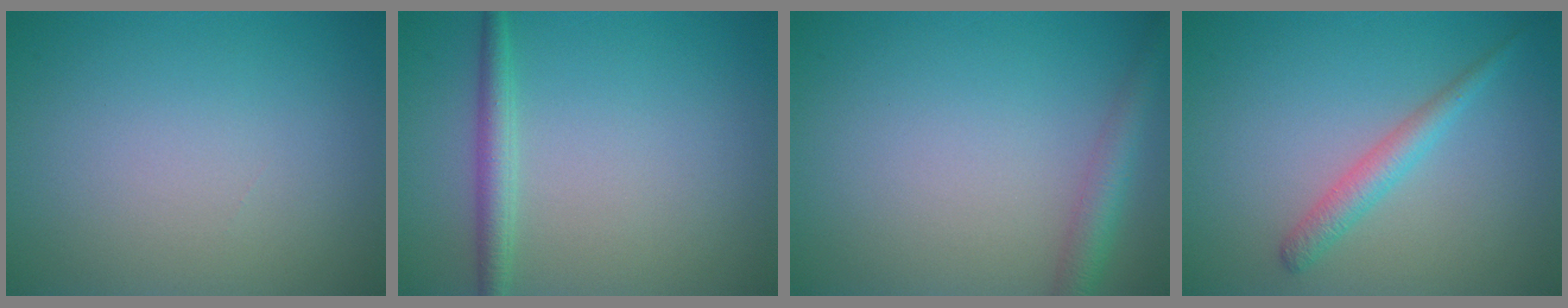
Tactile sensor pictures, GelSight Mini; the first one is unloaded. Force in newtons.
{"total": 2.1, "press": 2.1, "slide": 0.0}
{"total": 2.7, "press": 2.7, "slide": 0.1}
{"total": 2.2, "press": 2.2, "slide": 0.0}